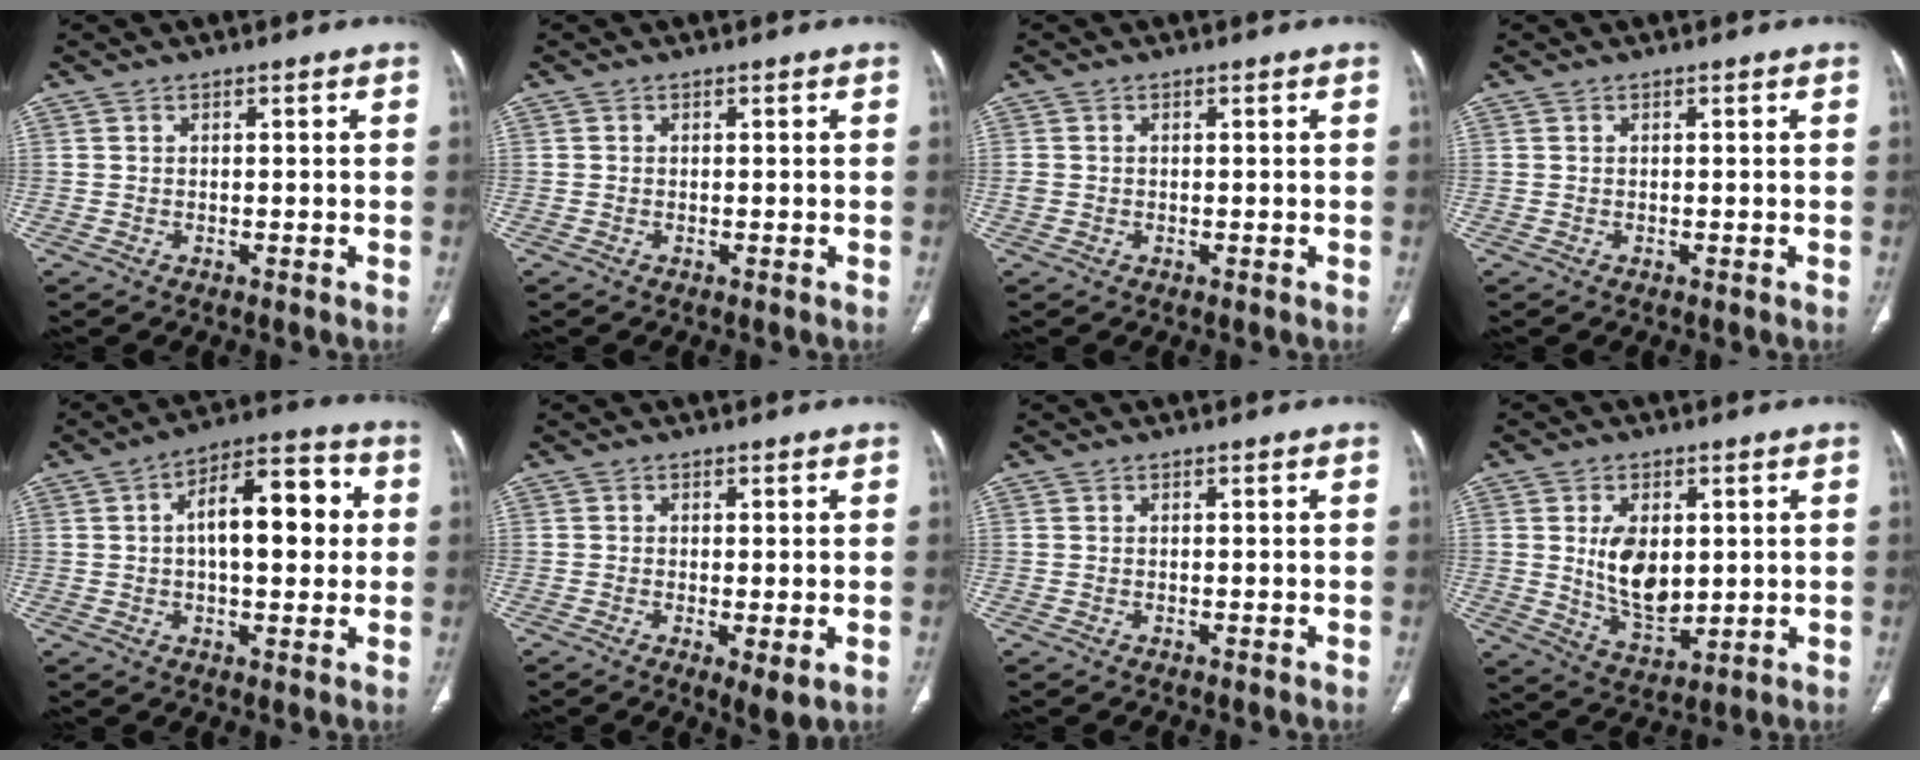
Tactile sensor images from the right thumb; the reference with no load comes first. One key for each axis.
{"total": 0.0}
{"total": 1.0, "fx": 0.0, "fy": 0.9, "fz": 0.4, "tx": -0.007, "ty": 0.002, "tz": 0.003}
{"total": 0.0}
{"total": 14.7, "fx": 2.0, "fy": 6.8, "fz": 12.8, "tx": -0.166, "ty": 0.026, "tz": 0.023}
{"total": 4.0, "fx": -0.9, "fy": 1.2, "fz": 3.7, "tx": -0.067, "ty": -0.015, "tz": -0.016}
{"total": 0.0}
{"total": 10.4, "fx": 1.4, "fy": 6.2, "fz": 8.2, "tx": -0.122, "ty": -0.020, "tz": 0.040}